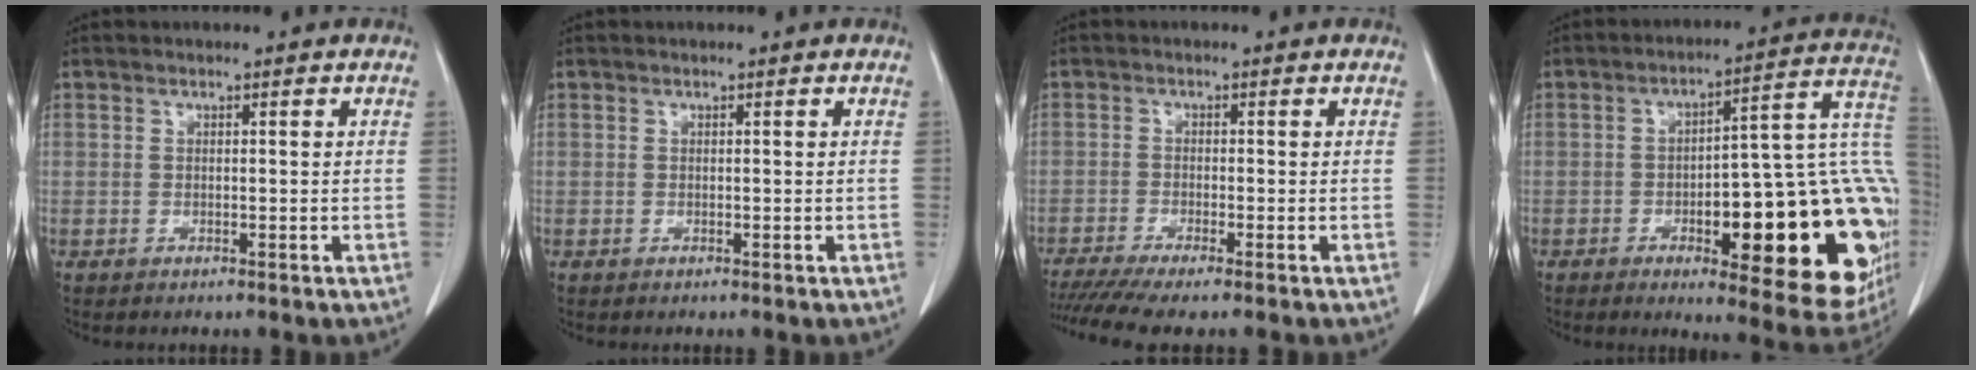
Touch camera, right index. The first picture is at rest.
{"total": 0.0}
{"total": 6.8, "force": [-5.5, -0.2, 4.0], "torque": [-0.064, -0.014, -0.092]}
{"total": 27.2, "force": [-5.7, 7.0, 25.6], "torque": [-0.234, 0.024, -0.062]}